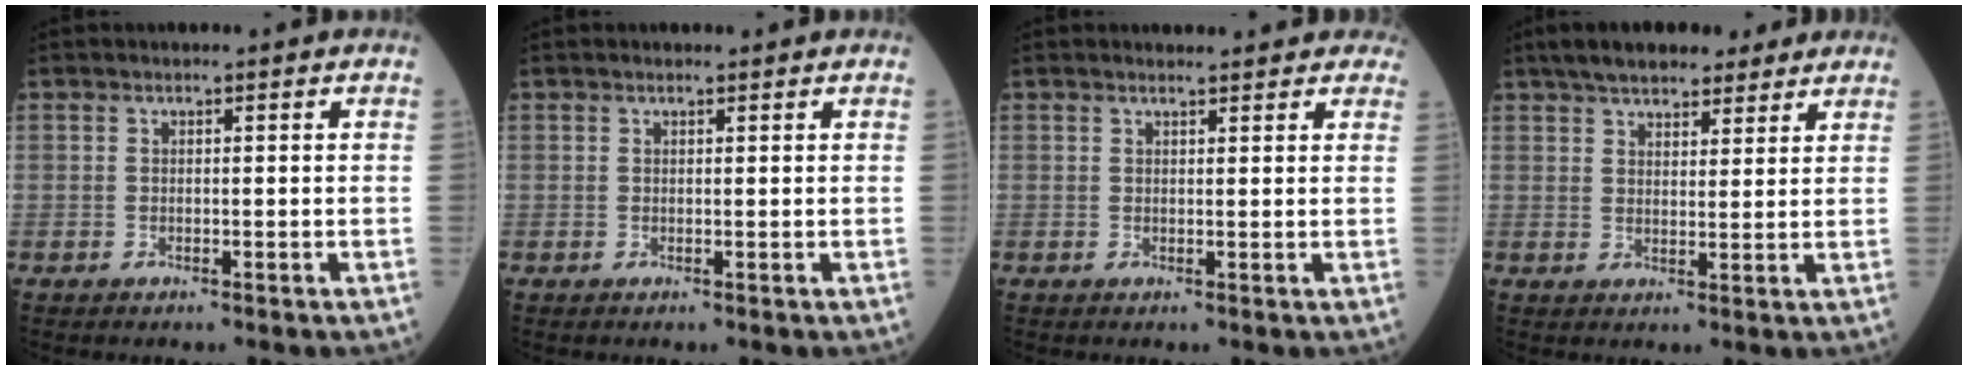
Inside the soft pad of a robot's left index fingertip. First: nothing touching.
{"total": 1.1, "force": [1.0, 0.2, 0.4], "torque": [-0.013, 0.008, 0.015]}
{"total": 6.9, "force": [6.4, 1.9, 1.9], "torque": [-0.011, 0.008, 0.058]}
{"total": 12.2, "force": [9.7, 4.3, 5.9], "torque": [-0.080, 0.034, 0.143]}